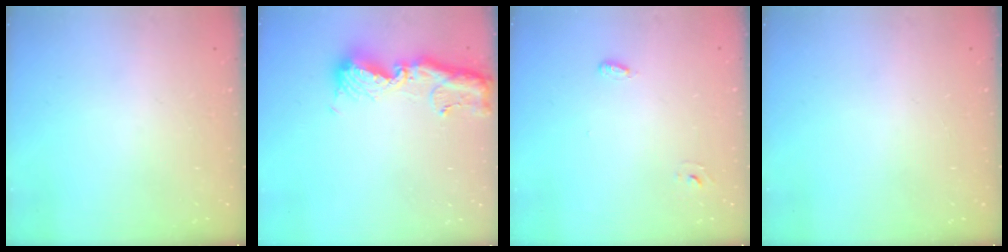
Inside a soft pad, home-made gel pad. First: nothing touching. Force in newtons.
{"total": 14.1, "press": 14.0, "slide": 1.5}
{"total": 2.6, "press": 2.5, "slide": 0.6}
{"total": 0.0}